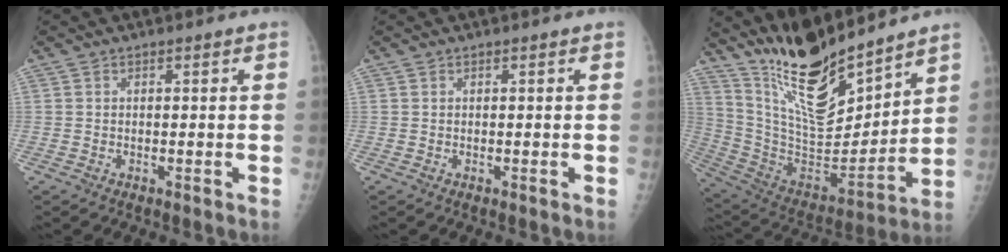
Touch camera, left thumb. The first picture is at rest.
{"total": 0.0}
{"total": 19.4, "force": [16.2, 4.5, 9.7], "torque": [-0.134, -0.109, 0.306]}